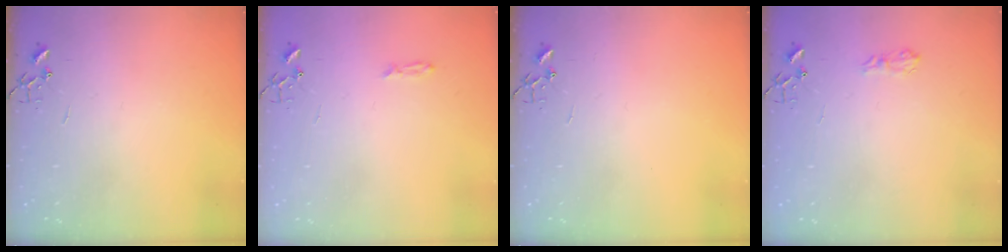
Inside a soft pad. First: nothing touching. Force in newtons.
{"total": 3.6, "press": 3.6, "slide": 0.4}
{"total": 0.0}
{"total": 7.0, "press": 6.9, "slide": 0.9}